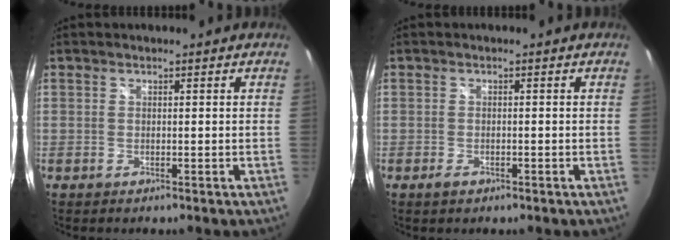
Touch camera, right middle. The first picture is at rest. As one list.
[{"total": 1.7, "force": [-1.1, 0.9, 0.9], "torque": [-0.016, -0.004, -0.020]}]